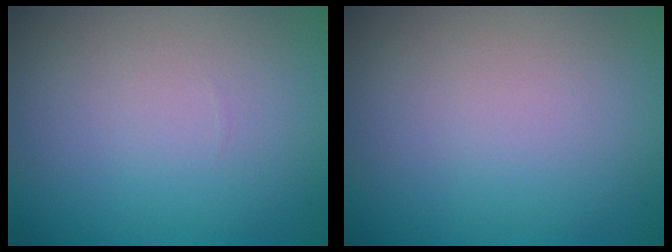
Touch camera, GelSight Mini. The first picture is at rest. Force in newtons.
{"total": 0.0}